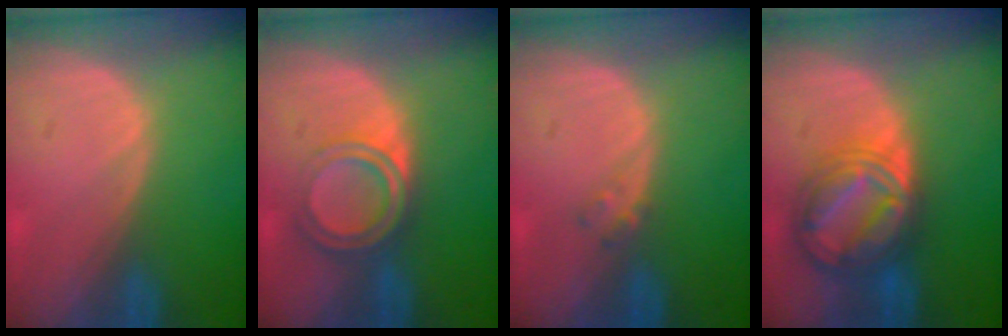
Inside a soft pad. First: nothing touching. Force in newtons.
{"total": 5.7, "press": 5.0, "slide": 2.8}
{"total": 1.2, "press": 1.2, "slide": 0.2}
{"total": 9.0, "press": 9.0, "slide": 0.6}